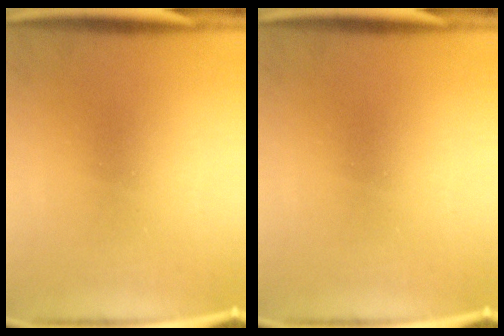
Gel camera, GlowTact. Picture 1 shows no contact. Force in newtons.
{"total": 0.0}